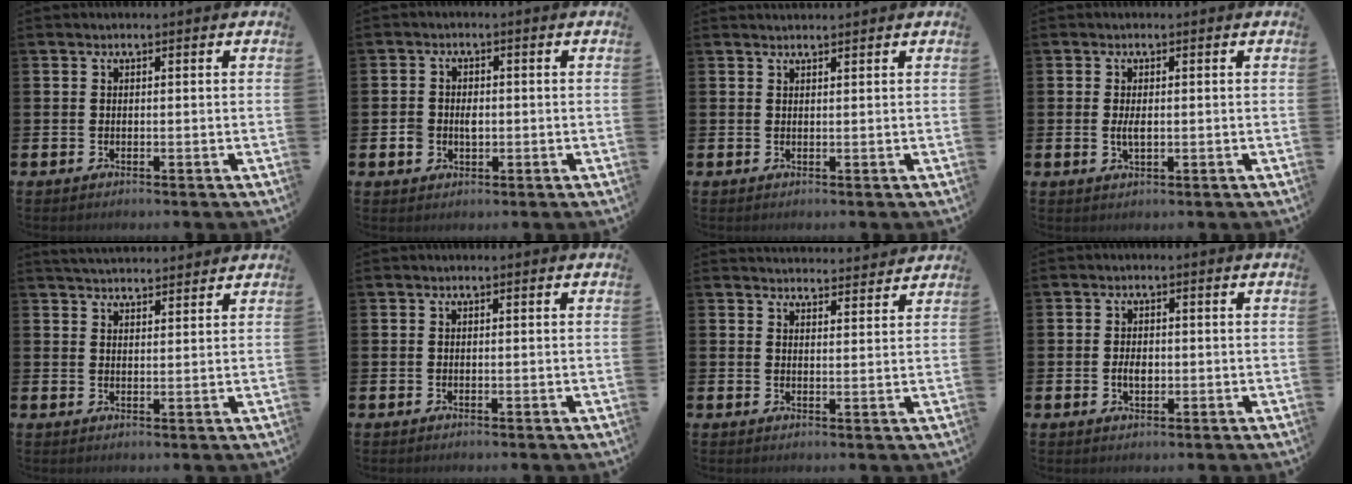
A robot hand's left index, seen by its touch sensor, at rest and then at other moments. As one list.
[{"total": 2.5, "force": [-0.3, 2.2, 1.2], "torque": [-0.016, 0.004, -0.012]}, {"total": 1.0, "force": [1.0, 0.0, 0.1], "torque": [0.006, -0.003, 0.017]}, {"total": 2.0, "force": [0.1, 0.9, 1.9], "torque": [-0.034, 0.000, 0.000]}, {"total": 3.6, "force": [3.6, 0.3, 0.2], "torque": [-0.011, -0.017, 0.067]}, {"total": 0.0}, {"total": 3.6, "force": [3.6, 0.3, -0.1], "torque": [0.002, -0.025, 0.065]}, {"total": 2.4, "force": [-0.2, 1.5, 1.9], "torque": [-0.018, -0.002, -0.008]}]